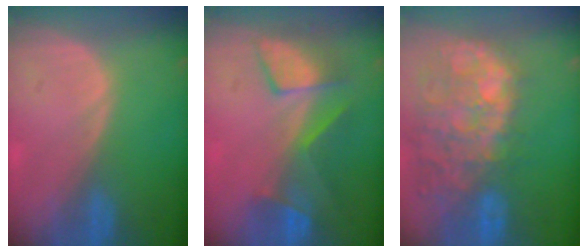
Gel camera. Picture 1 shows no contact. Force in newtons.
{"total": 7.5, "press": 7.4, "slide": 1.5}
{"total": 13.8, "press": 11.5, "slide": 7.6}